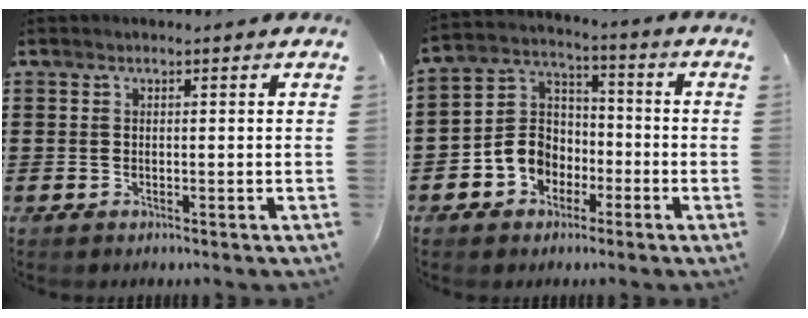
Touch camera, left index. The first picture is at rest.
{"total": 7.1, "force": [-3.2, 6.1, 1.9], "torque": [-0.068, 0.016, -0.067]}